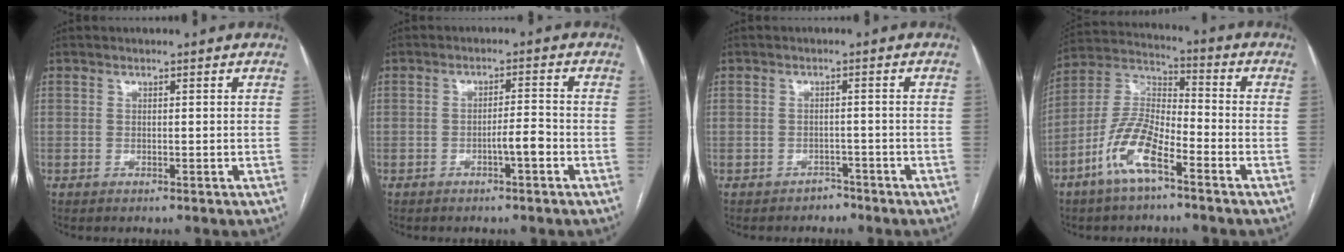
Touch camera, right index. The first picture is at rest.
{"total": 3.2, "force": [-1.5, 0.2, 2.8], "torque": [-0.043, 0.002, -0.025]}
{"total": 1.9, "force": [-1.5, 1.2, -0.2], "torque": [-0.002, 0.006, -0.024]}
{"total": 10.9, "force": [-5.9, 2.9, 8.6], "torque": [-0.187, 0.002, -0.119]}